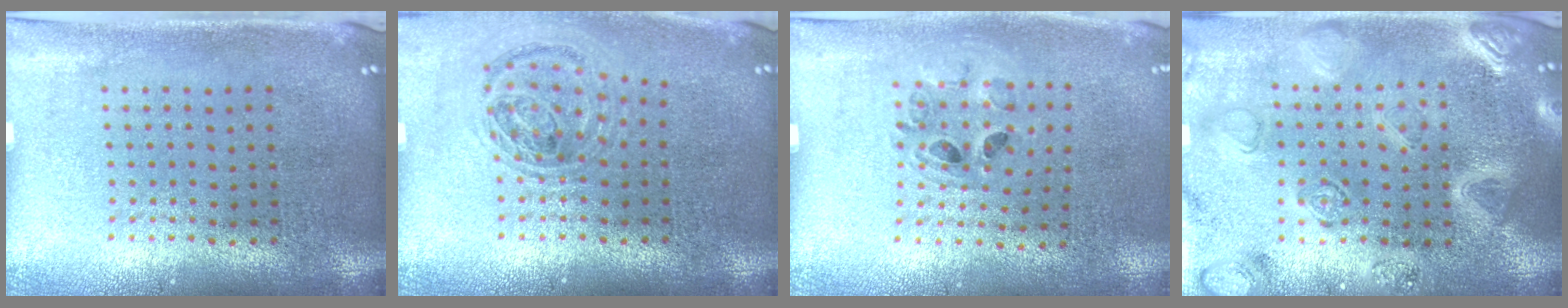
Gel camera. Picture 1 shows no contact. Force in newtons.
{"total": 1.0, "press": 1.0, "slide": 0.1}
{"total": 0.9, "press": 0.9, "slide": 0.2}
{"total": 3.0, "press": 2.9, "slide": 0.8}